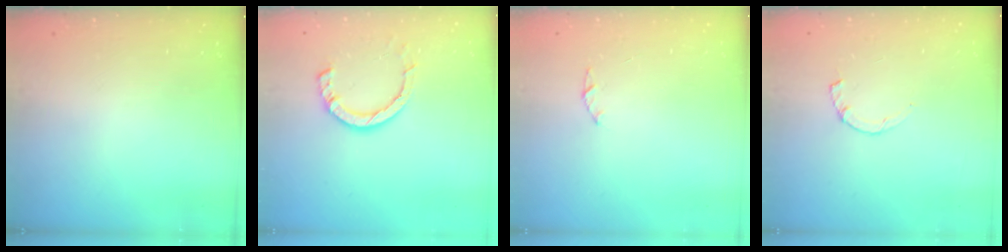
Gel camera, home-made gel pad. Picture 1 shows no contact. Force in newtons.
{"total": 8.0, "press": 7.9, "slide": 0.9}
{"total": 1.0, "press": 0.9, "slide": 0.3}
{"total": 1.0, "press": 0.9, "slide": 0.2}